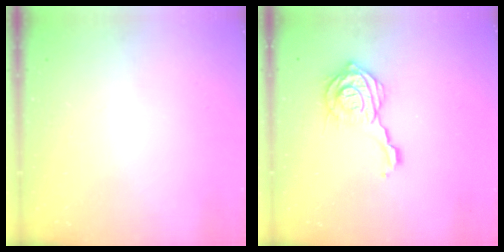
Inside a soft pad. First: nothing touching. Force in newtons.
{"total": 14.4, "press": 14.3, "slide": 1.9}